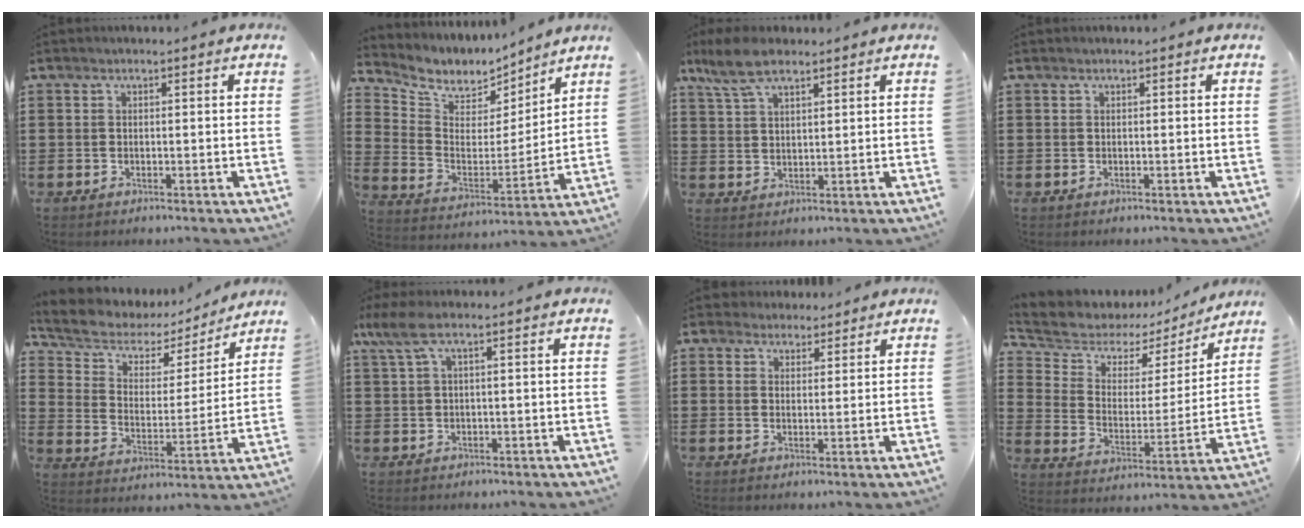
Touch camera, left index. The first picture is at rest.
{"total": 6.3, "force": [5.5, 3.0, 0.3], "torque": [-0.050, -0.039, 0.094]}
{"total": 6.4, "force": [4.6, 2.3, 3.8], "torque": [-0.088, 0.001, 0.087]}
{"total": 0.0}
{"total": 5.4, "force": [4.1, 3.2, 1.5], "torque": [-0.062, -0.022, 0.065]}
{"total": 3.8, "force": [0.6, 1.0, 3.6], "torque": [-0.093, -0.007, 0.004]}
{"total": 2.8, "force": [2.4, 1.4, 0.0], "torque": [-0.009, 0.007, 0.046]}
{"total": 5.4, "force": [4.4, 3.0, 0.4], "torque": [-0.049, -0.032, 0.071]}